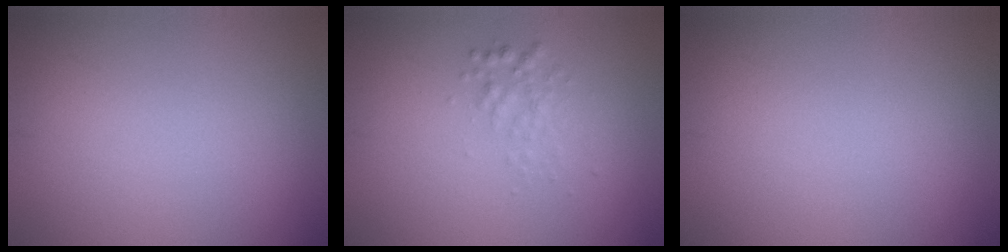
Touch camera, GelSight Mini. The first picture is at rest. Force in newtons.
{"total": 1.5, "press": 1.5, "slide": 0.1}
{"total": 0.0}